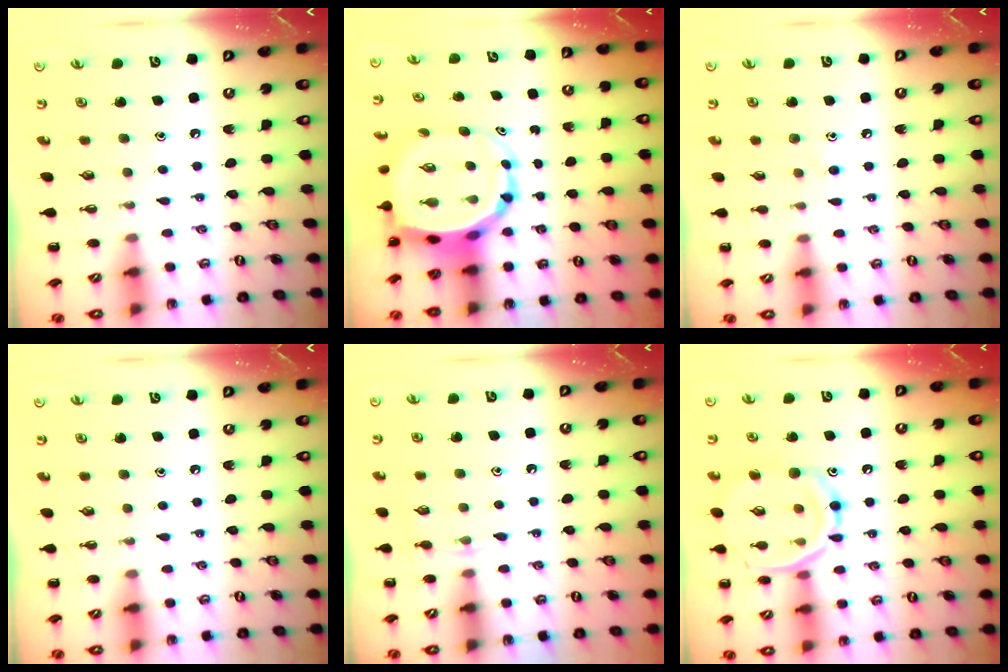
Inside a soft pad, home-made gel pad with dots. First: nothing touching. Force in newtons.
{"total": 7.9, "press": 7.5, "slide": 2.5}
{"total": 6.7, "press": 6.2, "slide": 2.4}
{"total": 0.0}
{"total": 5.0, "press": 4.7, "slide": 1.6}
{"total": 16.0, "press": 15.9, "slide": 1.3}